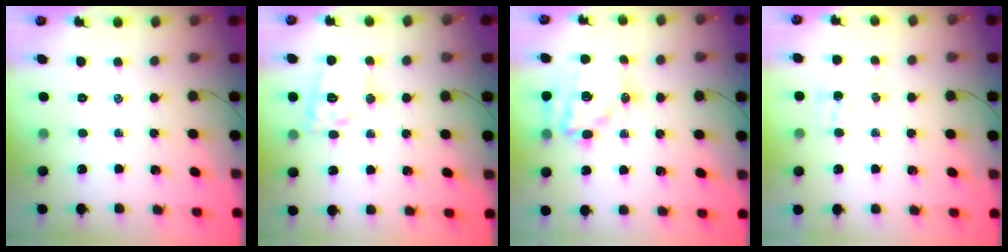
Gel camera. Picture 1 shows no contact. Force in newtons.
{"total": 11.8, "press": 11.7, "slide": 1.5}
{"total": 15.6, "press": 15.2, "slide": 3.4}
{"total": 4.6, "press": 4.4, "slide": 1.2}